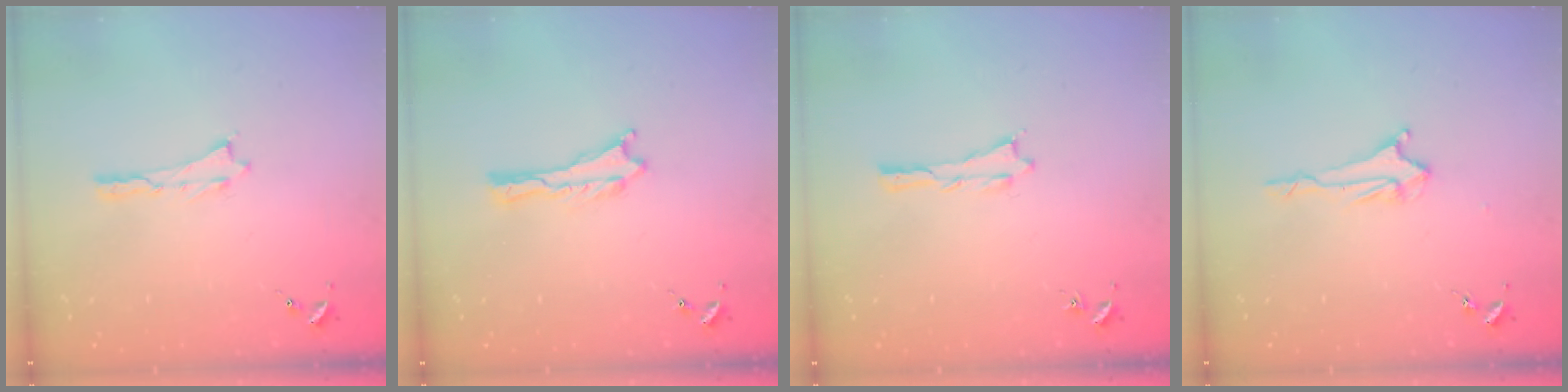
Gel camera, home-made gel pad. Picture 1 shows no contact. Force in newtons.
{"total": 0.0}
{"total": 0.0}
{"total": 2.1, "press": 2.0, "slide": 0.4}